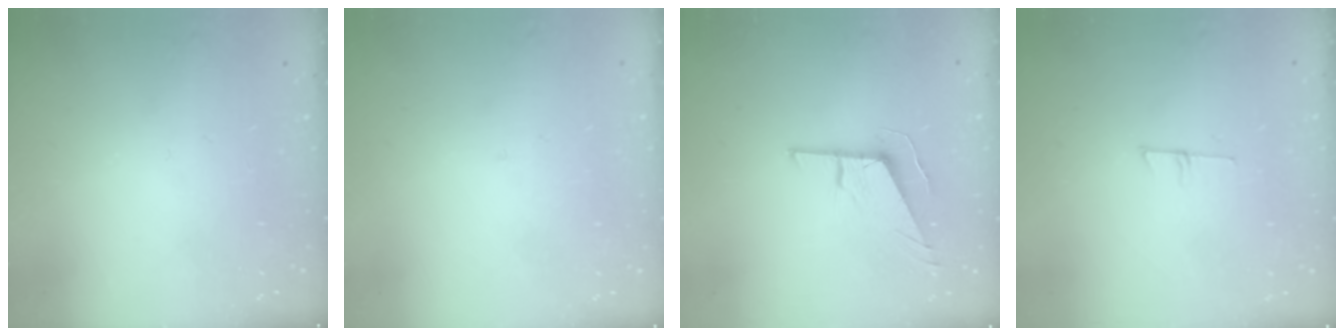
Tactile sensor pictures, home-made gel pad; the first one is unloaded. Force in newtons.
{"total": 1.7, "press": 1.6, "slide": 0.1}
{"total": 9.7, "press": 9.5, "slide": 2.0}
{"total": 4.4, "press": 4.3, "slide": 1.0}